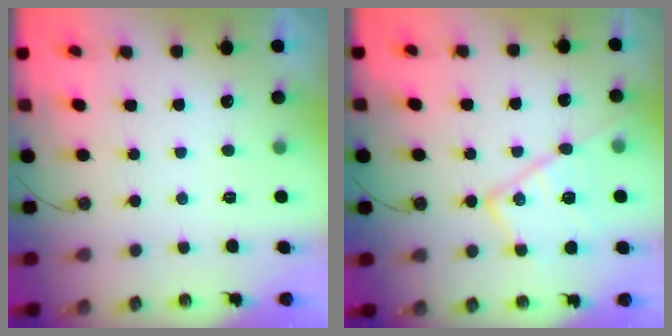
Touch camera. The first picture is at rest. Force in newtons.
{"total": 16.0, "press": 16.0, "slide": 1.3}